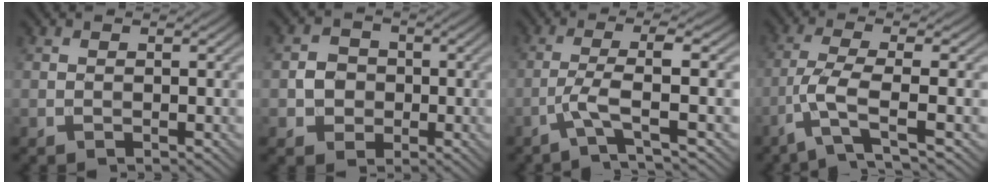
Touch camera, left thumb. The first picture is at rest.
{"total": 3.6, "force": [-0.6, 3.2, 1.4], "torque": [-0.022, -0.002, -0.021]}
{"total": 4.0, "force": [-1.6, 0.1, 3.7], "torque": [-0.068, 0.013, -0.052]}
{"total": 5.1, "force": [-2.3, 0.7, 4.5], "torque": [-0.091, 0.004, -0.065]}